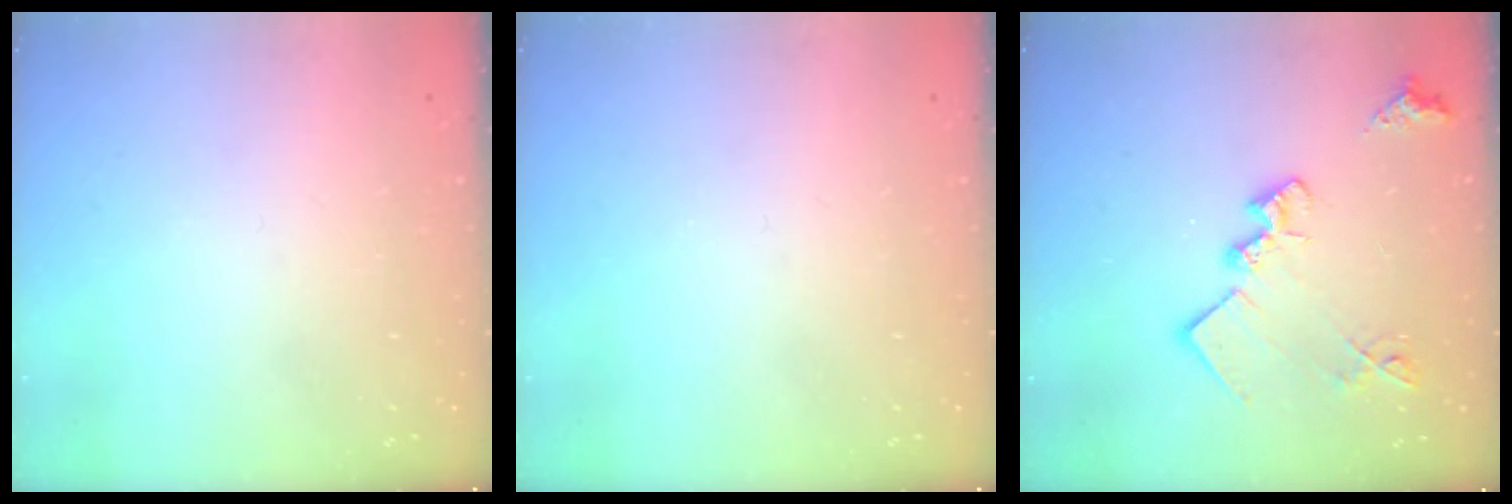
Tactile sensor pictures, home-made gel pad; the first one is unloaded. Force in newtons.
{"total": 0.0}
{"total": 15.9, "press": 15.9, "slide": 0.8}